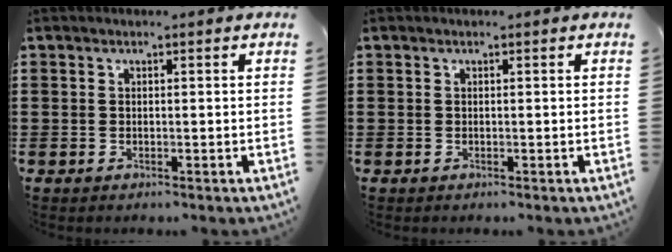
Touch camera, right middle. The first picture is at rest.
{"total": 0.0}